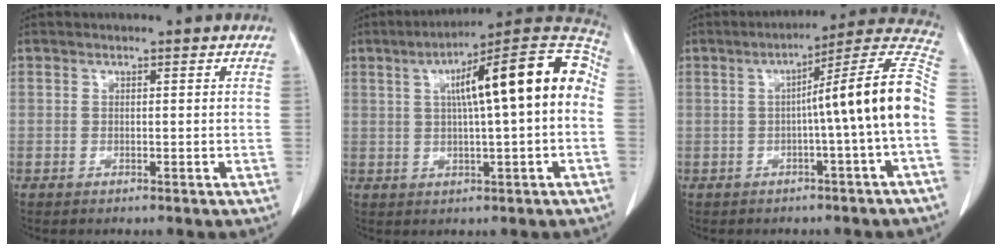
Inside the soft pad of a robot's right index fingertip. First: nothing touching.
{"total": 16.6, "force": [2.5, 2.2, 16.3], "torque": [-0.231, 0.046, 0.031]}
{"total": 13.8, "force": [-1.3, -1.3, 13.6], "torque": [-0.179, 0.033, -0.027]}